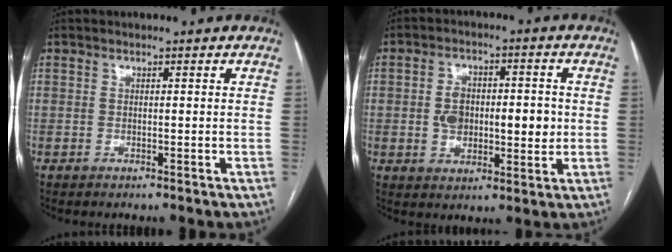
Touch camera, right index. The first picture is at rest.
{"total": 9.2, "force": [-0.1, 5.2, 7.7], "torque": [-0.124, 0.016, 0.006]}